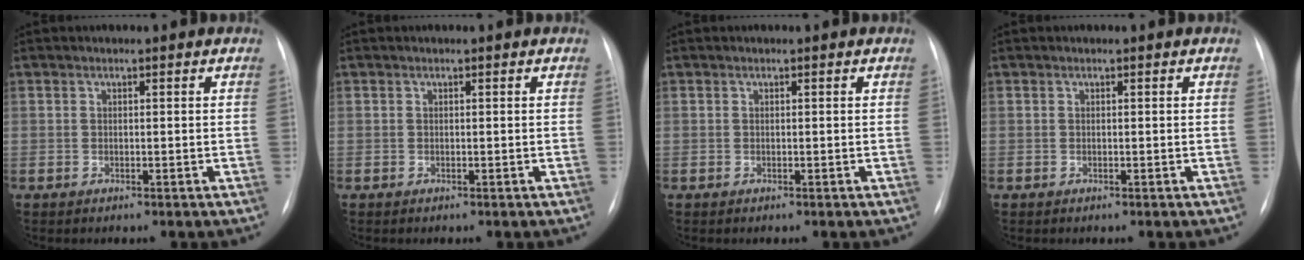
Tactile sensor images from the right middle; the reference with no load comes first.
{"total": 0.0}
{"total": 0.0}
{"total": 0.0}